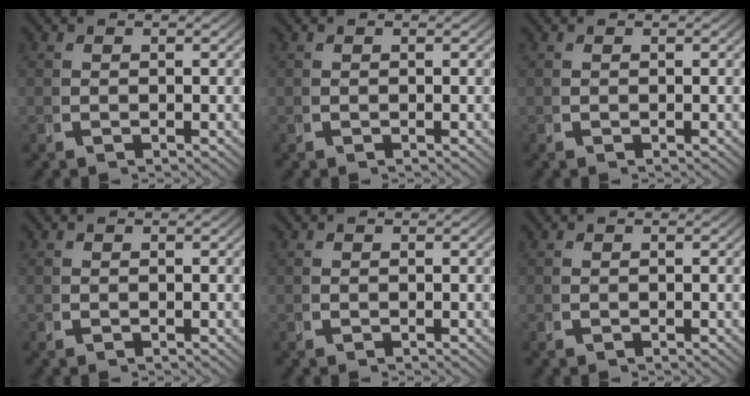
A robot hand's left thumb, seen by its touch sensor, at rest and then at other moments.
{"total": 0.0}
{"total": 0.0}
{"total": 0.0}
{"total": 0.0}
{"total": 0.0}